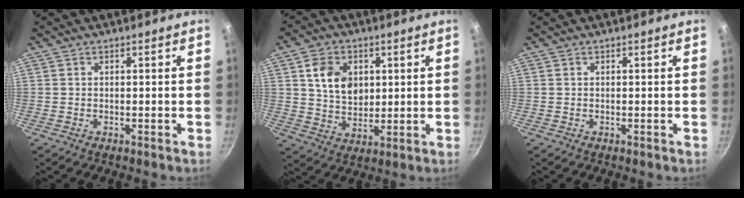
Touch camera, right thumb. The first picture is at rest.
{"total": 9.5, "force": [2.5, 7.3, 5.6], "torque": [-0.070, -0.010, 0.047]}
{"total": 0.0}